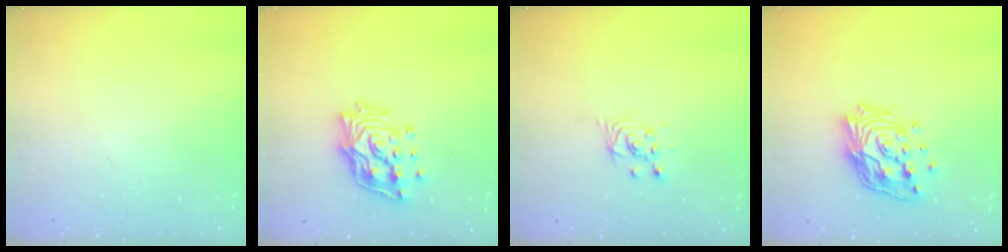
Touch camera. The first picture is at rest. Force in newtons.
{"total": 15.8, "press": 15.7, "slide": 1.6}
{"total": 2.9, "press": 2.9, "slide": 0.1}
{"total": 18.0, "press": 17.9, "slide": 2.4}